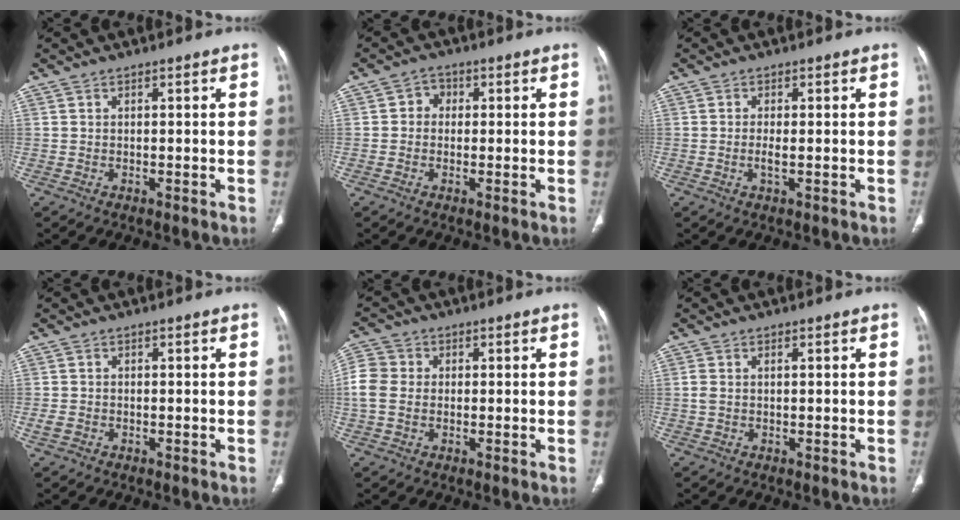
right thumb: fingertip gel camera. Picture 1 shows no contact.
{"total": 2.9, "force": [0.1, 2.6, 1.2], "torque": [0.002, 0.009, -0.006]}
{"total": 1.8, "force": [-0.3, 0.5, 1.7], "torque": [-0.040, -0.003, -0.005]}
{"total": 1.8, "force": [-0.7, 1.4, 0.9], "torque": [-0.023, 0.003, -0.012]}
{"total": 7.6, "force": [-0.1, 6.2, 4.3], "torque": [-0.094, 0.017, -0.006]}
{"total": 1.5, "force": [0.0, 1.0, 1.2], "torque": [-0.043, 0.008, 0.000]}